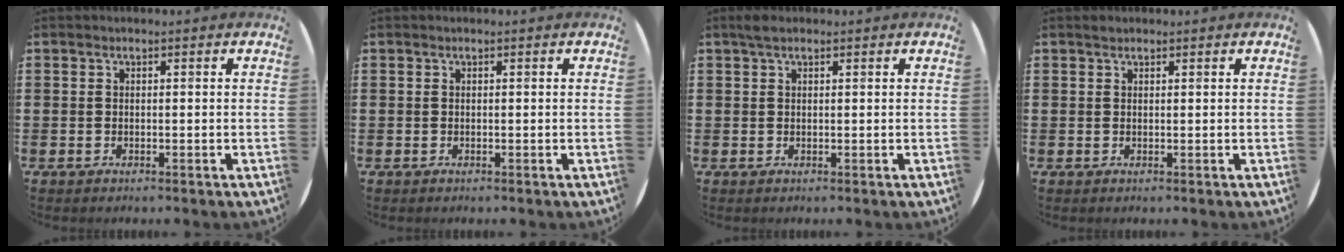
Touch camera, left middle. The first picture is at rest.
{"total": 0.0}
{"total": 1.4, "force": [1.0, 0.6, 0.7], "torque": [-0.015, 0.006, 0.017]}
{"total": 0.5, "force": [0.5, 0.2, 0.0], "torque": [-0.001, 0.003, 0.009]}